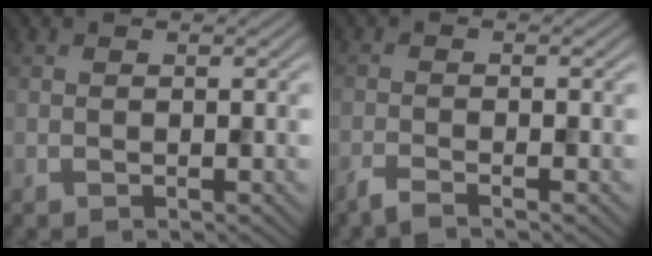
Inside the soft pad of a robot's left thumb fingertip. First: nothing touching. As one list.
[{"total": 1.9, "force": [-1.5, 0.1, 1.2], "torque": [-0.019, -0.002, -0.041]}]